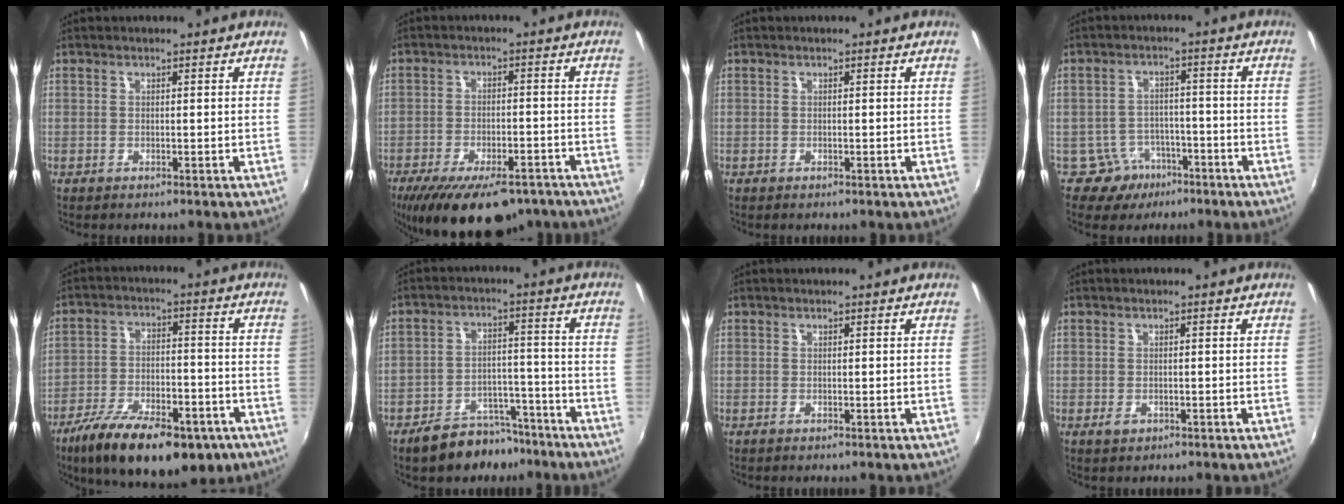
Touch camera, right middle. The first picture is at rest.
{"total": 18.7, "force": [-13.3, 7.7, 10.8], "torque": [-0.208, -0.035, -0.189]}
{"total": 0.0}
{"total": 6.1, "force": [-4.1, 4.5, 0.6], "torque": [-0.018, 0.022, -0.057]}
{"total": 21.8, "force": [-14.0, 9.0, 14.2], "torque": [-0.255, -0.037, -0.207]}
{"total": 10.4, "force": [-8.5, 5.2, 3.1], "torque": [-0.066, 0.023, -0.111]}
{"total": 0.0}
{"total": 1.4, "force": [-0.7, 1.1, 0.7], "torque": [-0.011, -0.002, -0.010]}